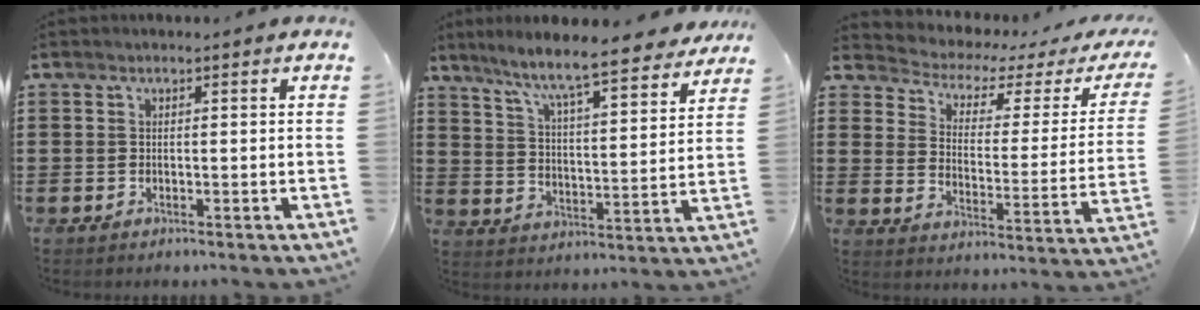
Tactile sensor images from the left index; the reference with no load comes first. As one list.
[{"total": 7.6, "force": [6.8, -0.5, 3.3], "torque": [-0.093, -0.048, 0.110]}, {"total": 2.5, "force": [2.0, 1.1, 1.2], "torque": [-0.043, -0.020, 0.022]}]